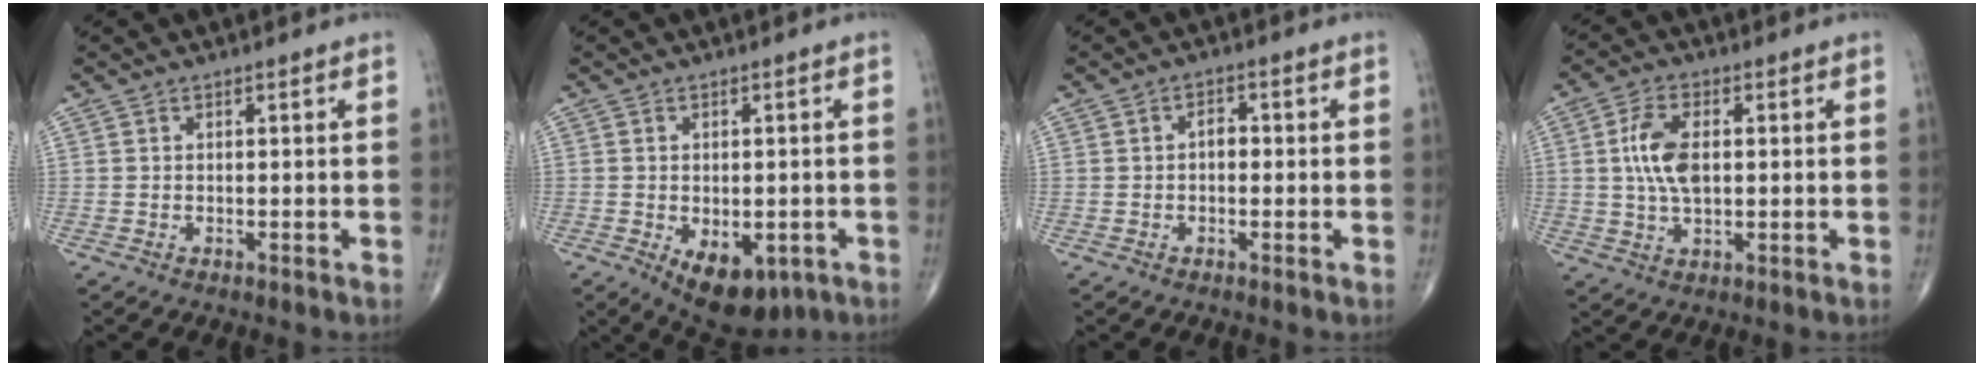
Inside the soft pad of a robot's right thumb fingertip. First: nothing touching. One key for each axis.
{"total": 10.1, "fx": -4.0, "fy": 5.8, "fz": 7.3, "tx": -0.091, "ty": -0.001, "tz": -0.045}
{"total": 2.1, "fx": -0.3, "fy": 1.5, "fz": 1.5, "tx": -0.010, "ty": 0.009, "tz": -0.010}
{"total": 8.2, "fx": 0.9, "fy": 4.4, "fz": 6.9, "tx": -0.135, "ty": 0.002, "tz": 0.015}